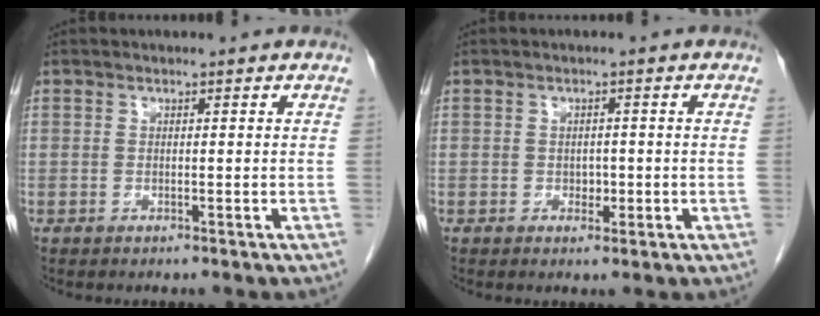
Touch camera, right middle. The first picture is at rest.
{"total": 1.7, "force": [-0.4, 1.2, 1.2], "torque": [-0.013, 0.002, -0.002]}